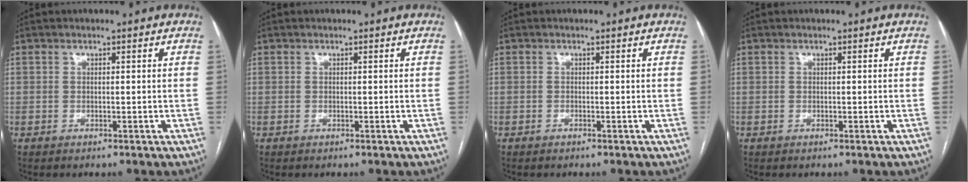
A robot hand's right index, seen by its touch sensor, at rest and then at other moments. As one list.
[{"total": 0.0}, {"total": 0.0}, {"total": 0.0}]